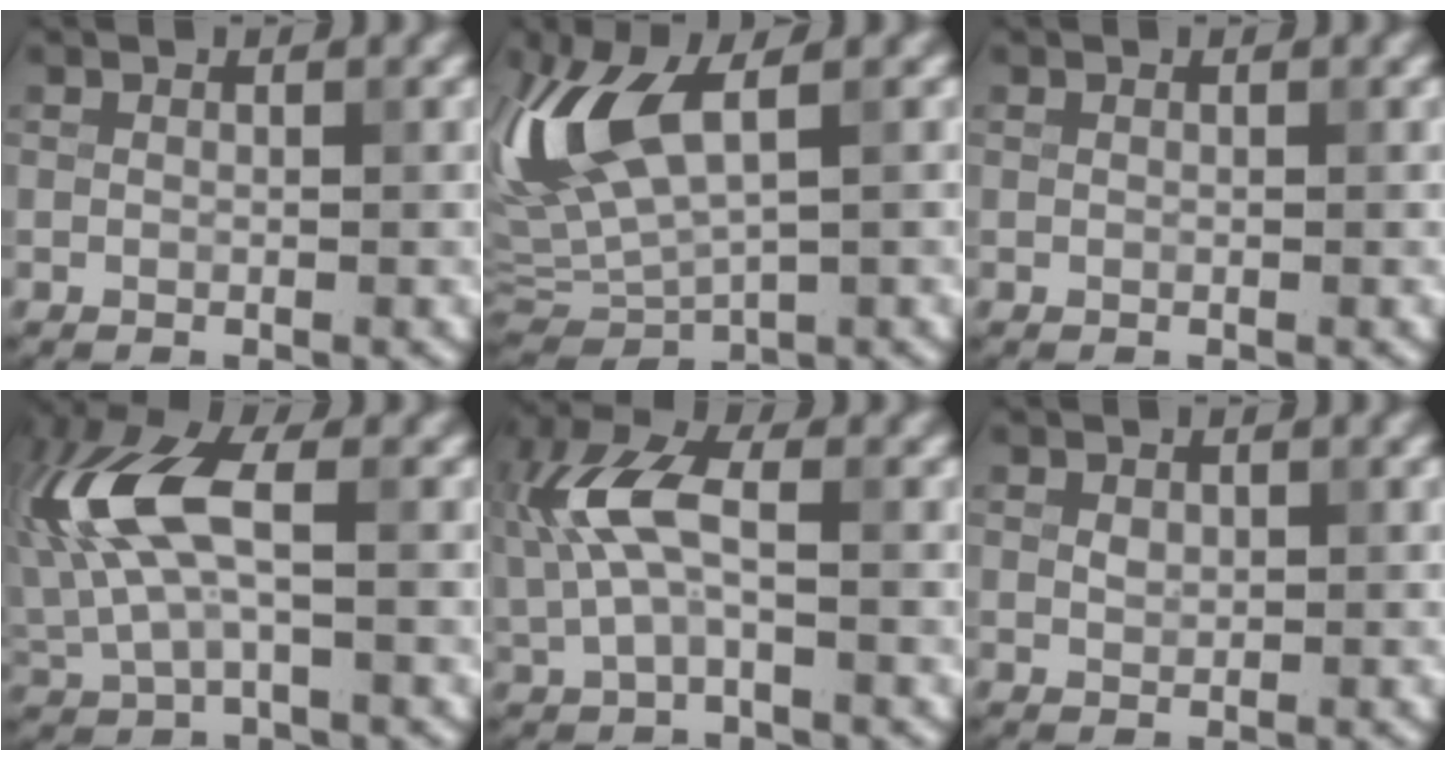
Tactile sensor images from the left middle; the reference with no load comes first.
{"total": 8.1, "force": [2.4, 3.3, 7.0], "torque": [-0.162, 0.009, 0.047]}
{"total": 0.0}
{"total": 8.5, "force": [1.6, 3.7, 7.5], "torque": [-0.181, 0.016, 0.021]}
{"total": 5.5, "force": [0.6, 2.6, 4.9], "torque": [-0.117, 0.015, 0.006]}
{"total": 0.7, "force": [0.3, 0.6, 0.4], "torque": [-0.010, -0.001, 0.006]}